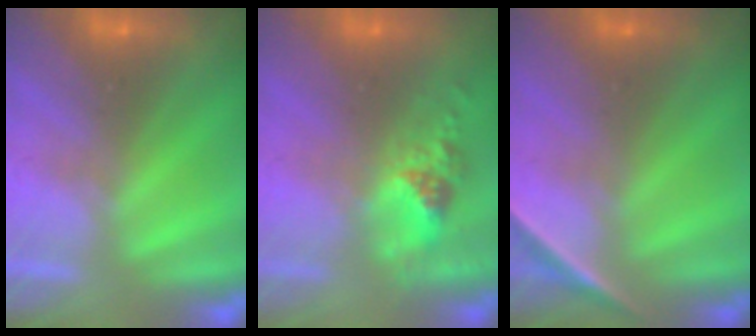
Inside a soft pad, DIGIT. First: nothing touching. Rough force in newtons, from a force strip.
{"total": 2.5}
{"total": 1.7}